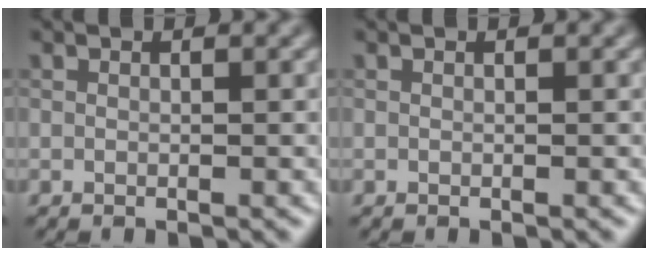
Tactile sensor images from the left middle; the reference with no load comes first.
{"total": 0.0}